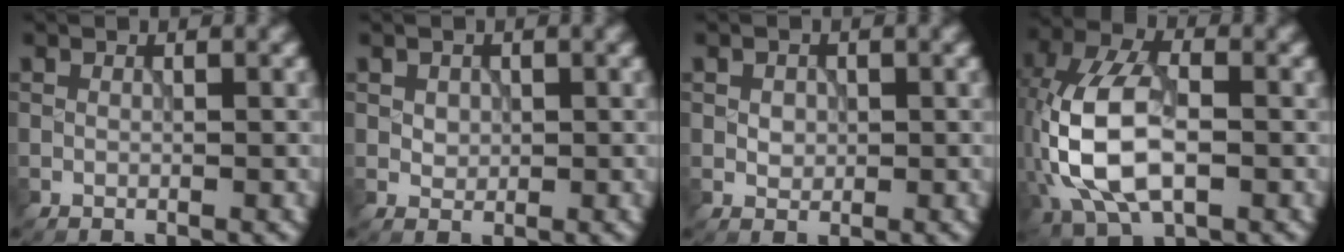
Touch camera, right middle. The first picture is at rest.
{"total": 1.1, "force": [0.3, 1.0, 0.5], "torque": [-0.007, -0.003, 0.009]}
{"total": 1.3, "force": [0.2, 1.1, 0.7], "torque": [-0.012, -0.001, 0.003]}
{"total": 10.0, "force": [-1.5, 5.8, 8.1], "torque": [-0.176, 0.010, -0.037]}